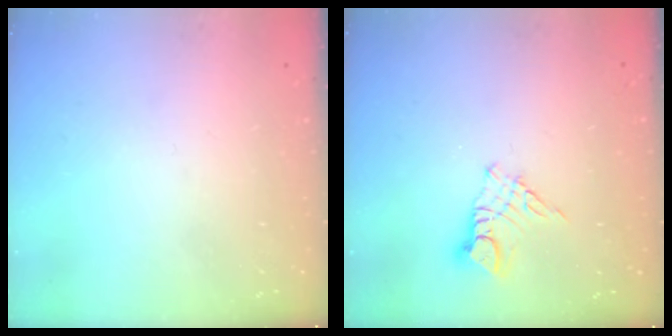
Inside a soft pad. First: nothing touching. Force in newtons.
{"total": 5.9, "press": 5.9, "slide": 0.5}